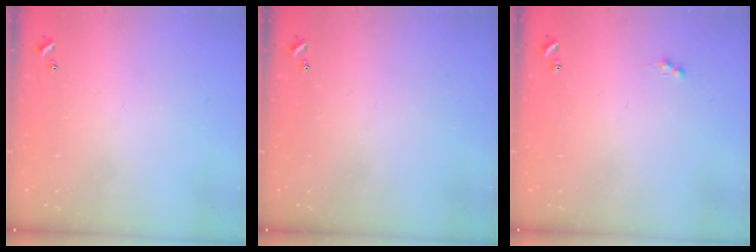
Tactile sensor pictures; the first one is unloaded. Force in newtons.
{"total": 0.0}
{"total": 1.0, "press": 0.9, "slide": 0.4}